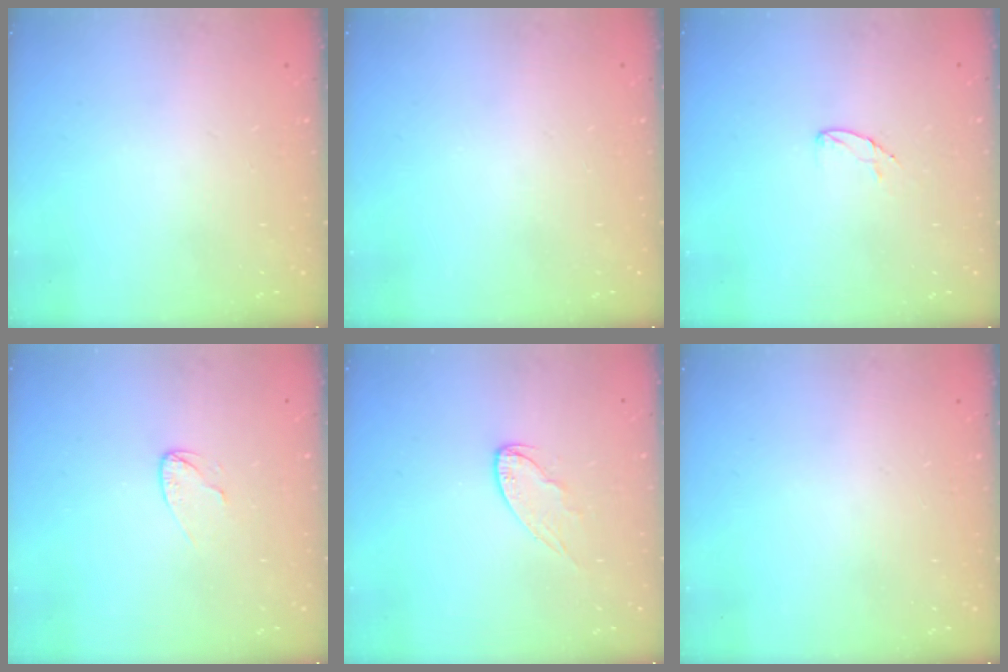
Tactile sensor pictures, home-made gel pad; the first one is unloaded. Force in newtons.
{"total": 0.0}
{"total": 5.3, "press": 5.3, "slide": 0.4}
{"total": 3.9, "press": 3.9, "slide": 0.3}
{"total": 6.3, "press": 6.3, "slide": 0.6}
{"total": 0.0}